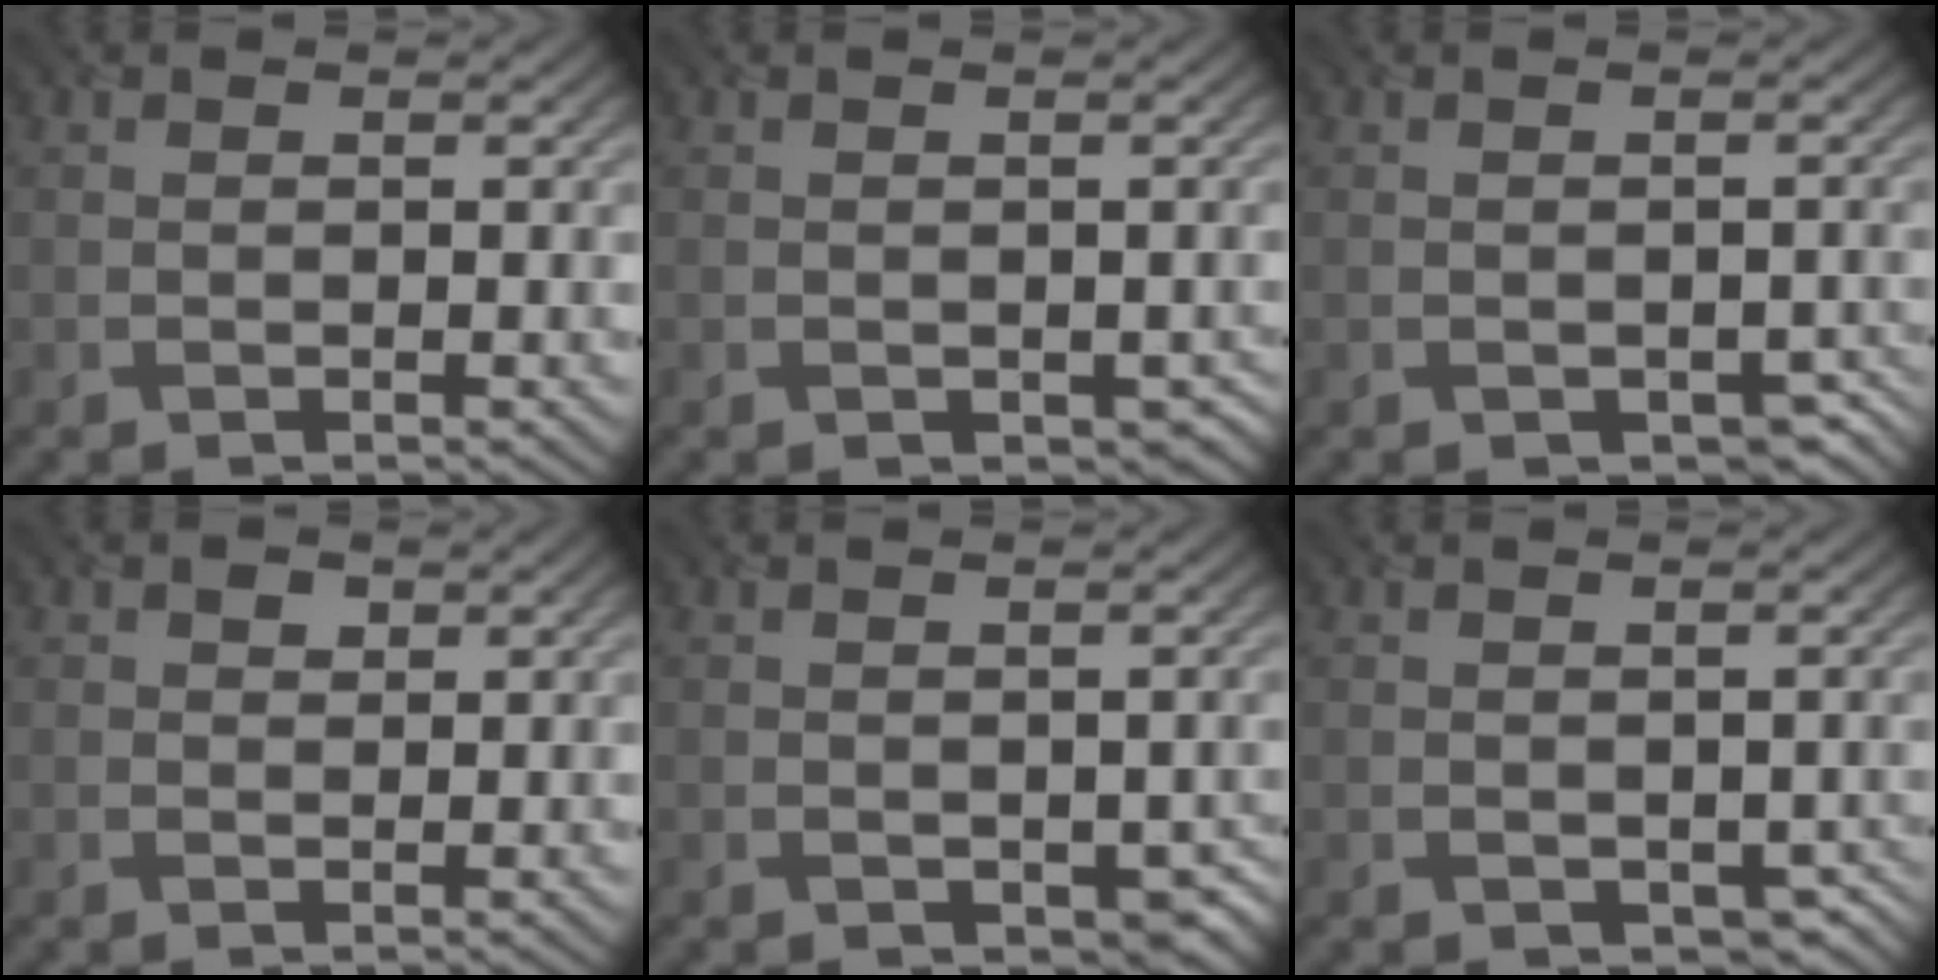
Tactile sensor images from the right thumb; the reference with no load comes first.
{"total": 1.0, "force": [-0.4, 0.9, 0.3], "torque": [-0.010, -0.011, -0.004]}
{"total": 2.9, "force": [-1.8, 2.1, 0.9], "torque": [-0.017, -0.006, -0.014]}
{"total": 0.8, "force": [0.5, 0.6, 0.2], "torque": [0.000, -0.003, 0.008]}
{"total": 2.1, "force": [-0.8, 1.6, 1.0], "torque": [-0.019, -0.016, -0.009]}
{"total": 2.4, "force": [-1.0, 1.9, 0.9], "torque": [-0.021, -0.019, -0.010]}